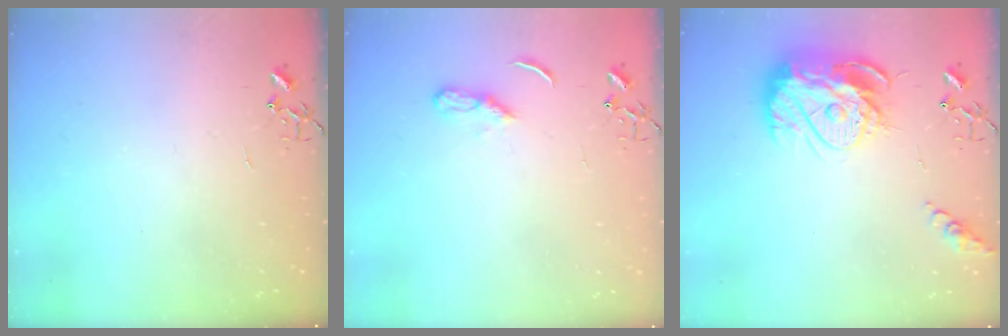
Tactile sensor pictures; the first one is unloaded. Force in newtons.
{"total": 5.3, "press": 5.2, "slide": 0.7}
{"total": 17.4, "press": 17.3, "slide": 1.8}